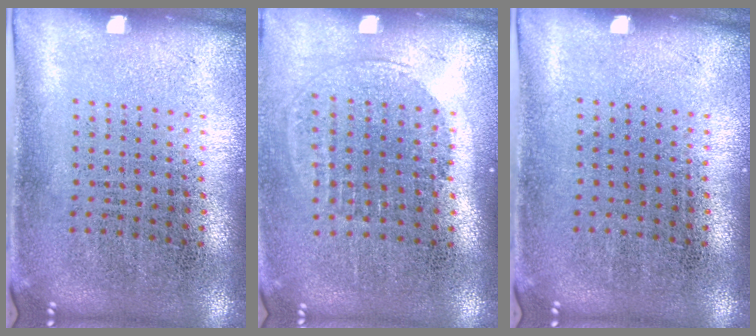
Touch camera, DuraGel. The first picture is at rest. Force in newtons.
{"total": 1.3, "press": 1.2, "slide": 0.6}
{"total": 0.0}